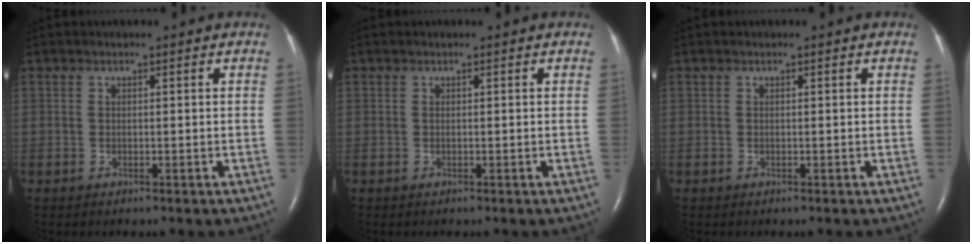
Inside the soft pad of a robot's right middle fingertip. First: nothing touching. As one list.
[{"total": 0.0}, {"total": 0.0}]